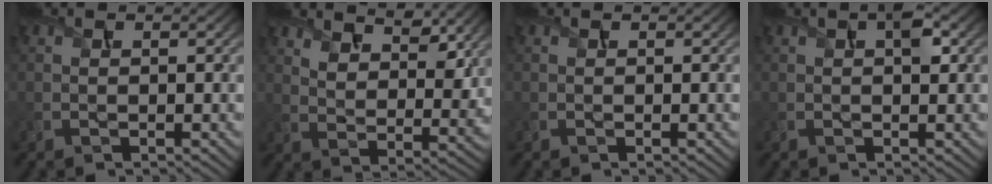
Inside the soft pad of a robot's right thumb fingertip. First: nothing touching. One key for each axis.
{"total": 7.9, "fx": 6.0, "fy": 3.2, "fz": 4.0, "tx": -0.078, "ty": -0.010, "tz": 0.103}
{"total": 0.0}
{"total": 2.2, "fx": 0.7, "fy": 0.7, "fz": 1.9, "tx": -0.033, "ty": 0.007, "tz": 0.011}